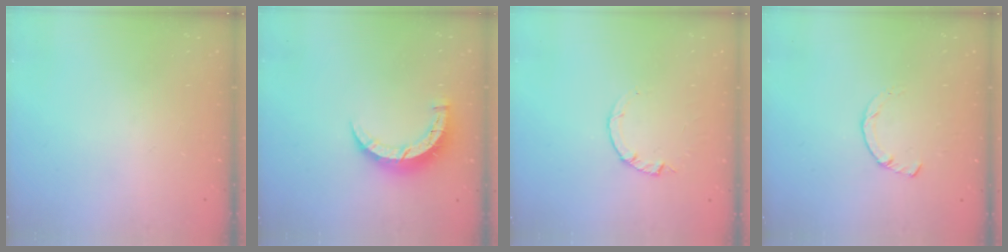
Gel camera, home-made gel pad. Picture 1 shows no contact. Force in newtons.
{"total": 7.5, "press": 7.5, "slide": 0.5}
{"total": 0.9, "press": 0.8, "slide": 0.2}
{"total": 2.3, "press": 2.3, "slide": 0.1}